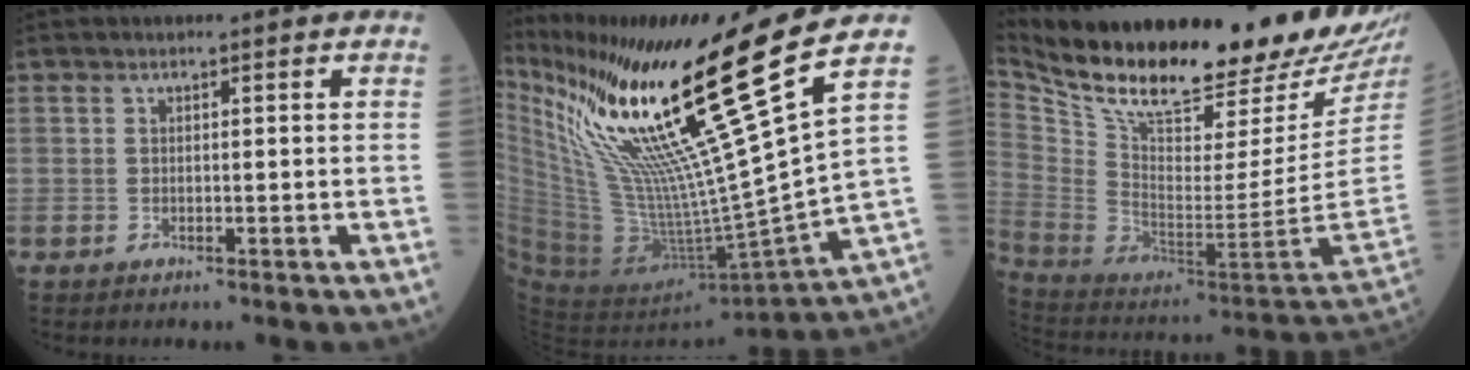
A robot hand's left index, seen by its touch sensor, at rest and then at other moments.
{"total": 25.6, "force": [14.7, -2.7, 20.8], "torque": [-0.356, -0.032, 0.257]}
{"total": 31.8, "force": [25.8, 4.2, 18.1], "torque": [-0.311, -0.075, 0.383]}